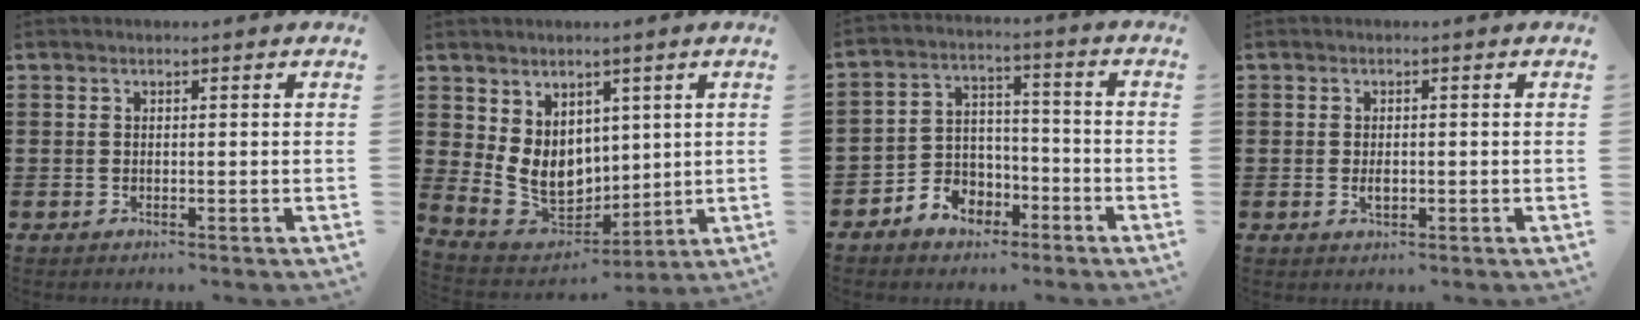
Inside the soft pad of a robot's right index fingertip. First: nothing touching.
{"total": 8.3, "force": [2.2, 6.9, 4.0], "torque": [-0.103, -0.013, 0.047]}
{"total": 5.2, "force": [-3.1, 4.1, 0.4], "torque": [-0.026, 0.013, -0.063]}
{"total": 1.5, "force": [-0.2, 0.7, 1.3], "torque": [-0.026, -0.002, -0.003]}